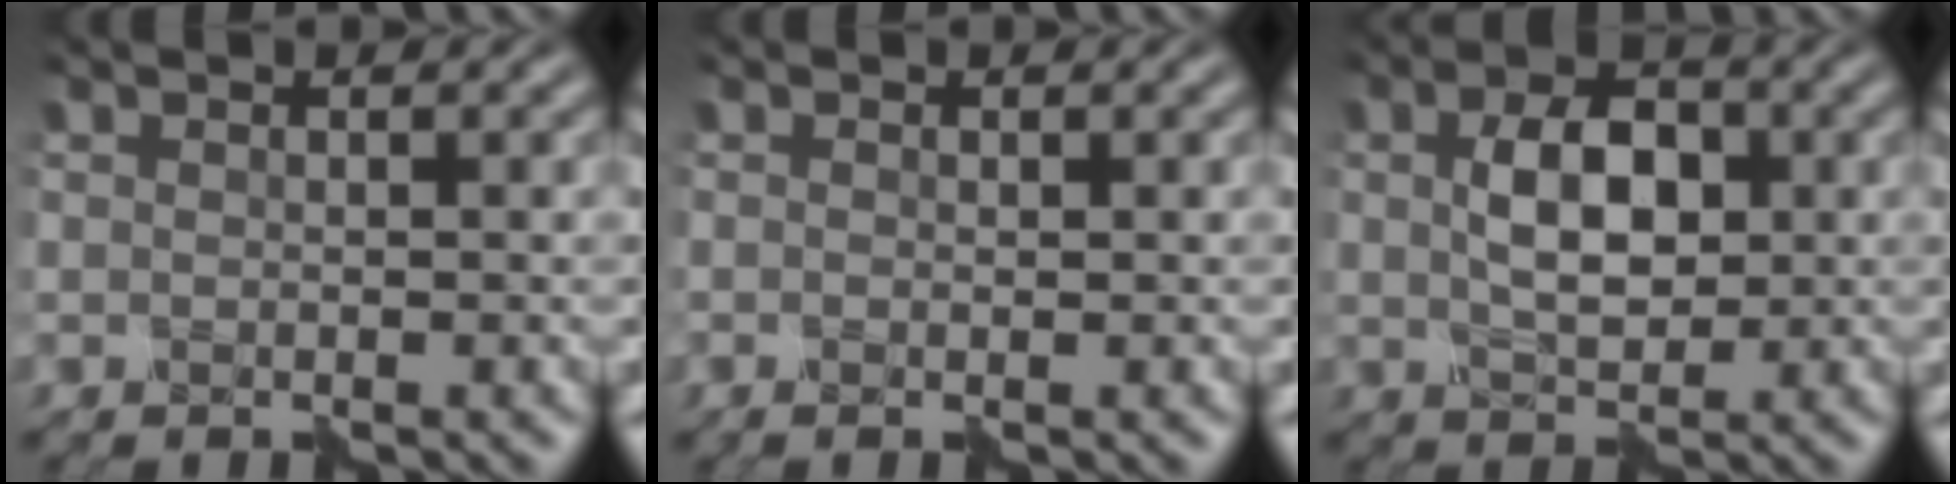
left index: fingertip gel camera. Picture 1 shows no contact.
{"total": 0.0}
{"total": 4.9, "force": [0.4, 3.0, 3.8], "torque": [-0.073, 0.004, 0.004]}